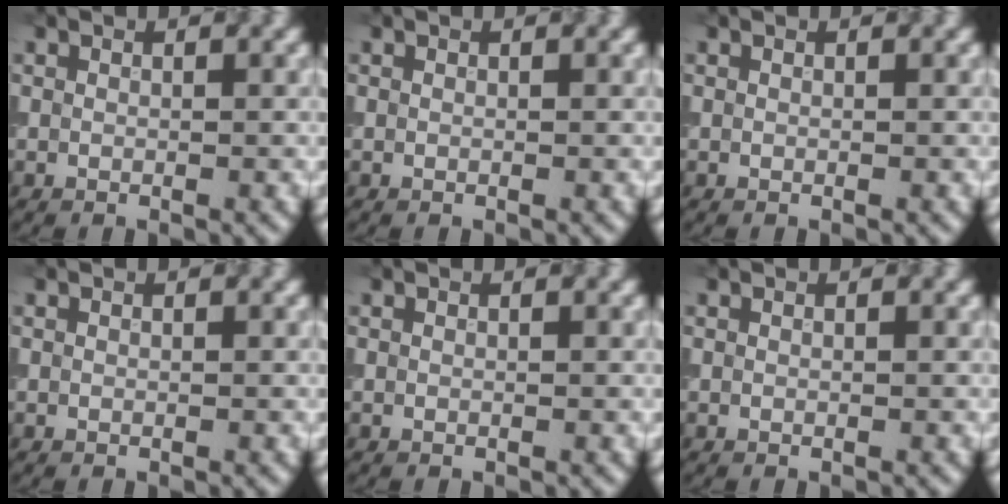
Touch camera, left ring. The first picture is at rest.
{"total": 0.0}
{"total": 0.0}
{"total": 0.0}
{"total": 0.0}
{"total": 0.0}